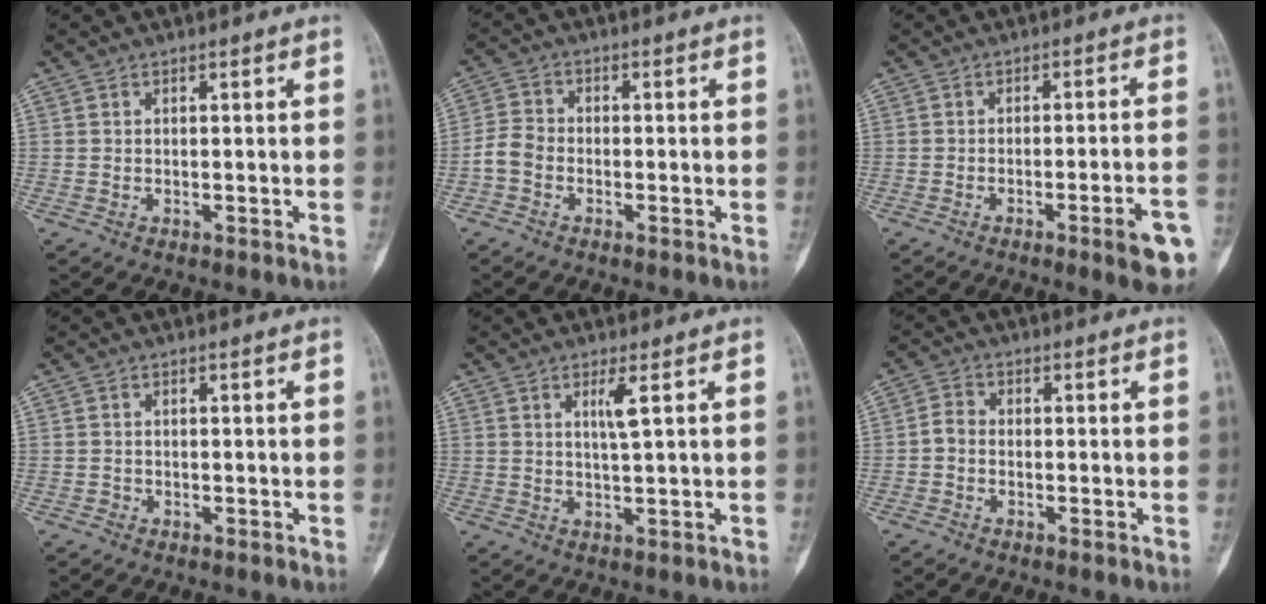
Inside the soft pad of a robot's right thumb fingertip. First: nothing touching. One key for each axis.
{"total": 4.0, "fx": -1.6, "fy": 3.0, "fz": 2.2, "tx": -0.040, "ty": 0.011, "tz": -0.040}
{"total": 7.8, "fx": -3.7, "fy": 1.1, "fz": 6.7, "tx": -0.083, "ty": 0.016, "tz": -0.046}
{"total": 0.7, "fx": -0.4, "fy": 0.6, "fz": 0.0, "tx": 0.001, "ty": 0.004, "tz": -0.009}
{"total": 2.9, "fx": 1.1, "fy": 0.0, "fz": 2.7, "tx": -0.055, "ty": -0.011, "tz": 0.021}
{"total": 3.2, "fx": -0.9, "fy": 2.3, "fz": 2.0, "tx": -0.033, "ty": 0.012, "tz": -0.029}